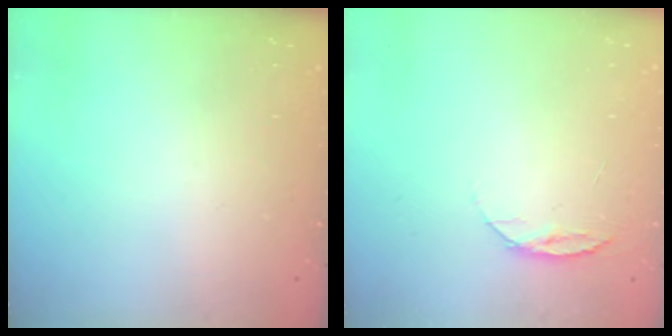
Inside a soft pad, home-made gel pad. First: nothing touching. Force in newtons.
{"total": 6.6, "press": 6.5, "slide": 0.7}